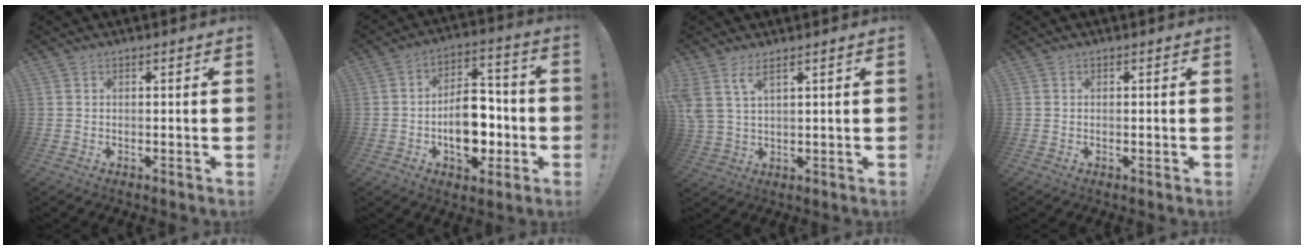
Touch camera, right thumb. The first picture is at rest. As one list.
[{"total": 14.9, "force": [-3.8, 9.7, 10.6], "torque": [-0.155, 0.025, -0.062]}, {"total": 5.4, "force": [3.6, 1.7, 3.8], "torque": [-0.077, -0.013, 0.070]}, {"total": 0.0}]